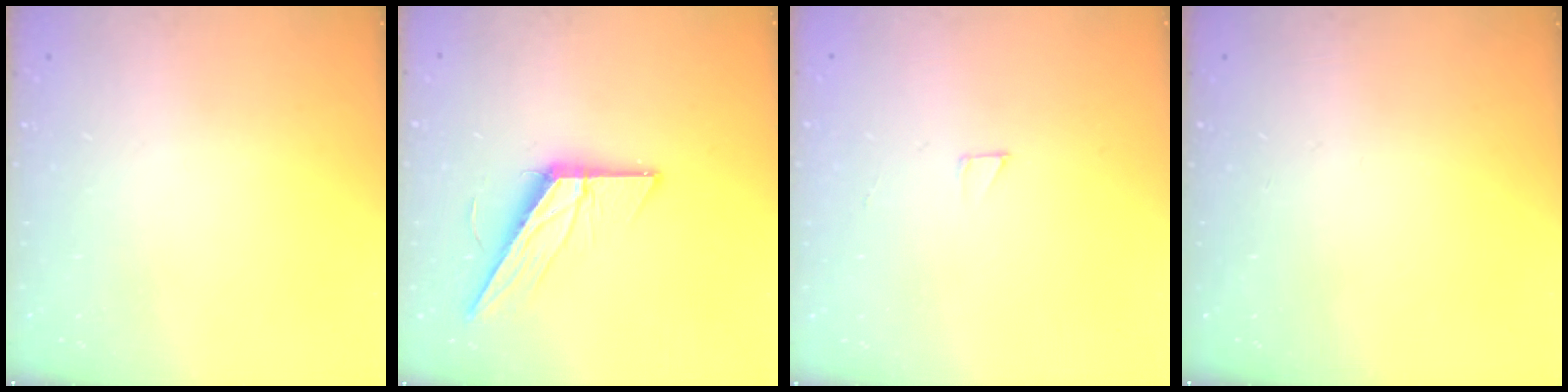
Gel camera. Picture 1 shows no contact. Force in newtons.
{"total": 12.7, "press": 12.7, "slide": 0.6}
{"total": 2.0, "press": 2.0, "slide": 0.0}
{"total": 0.0}